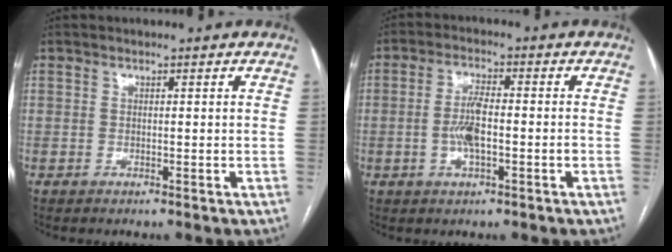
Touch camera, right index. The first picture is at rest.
{"total": 5.5, "force": [-1.2, 1.3, 5.2], "torque": [-0.107, 0.005, -0.022]}